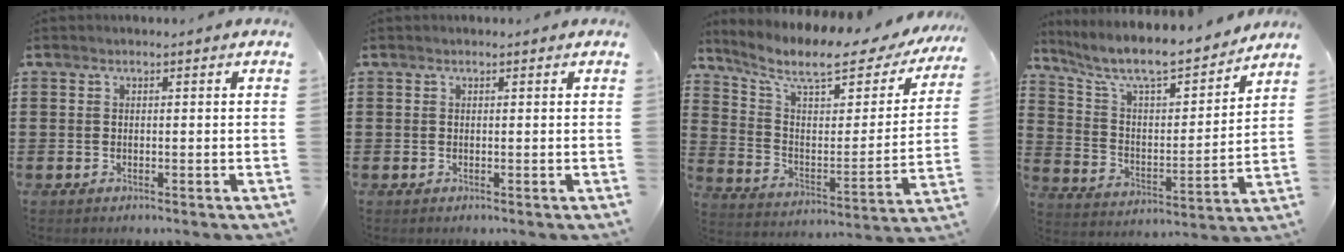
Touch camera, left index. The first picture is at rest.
{"total": 0.0}
{"total": 10.0, "force": [7.4, 2.4, 6.3], "torque": [-0.137, -0.048, 0.118]}
{"total": 8.9, "force": [7.8, 1.3, 4.2], "torque": [-0.115, -0.053, 0.130]}